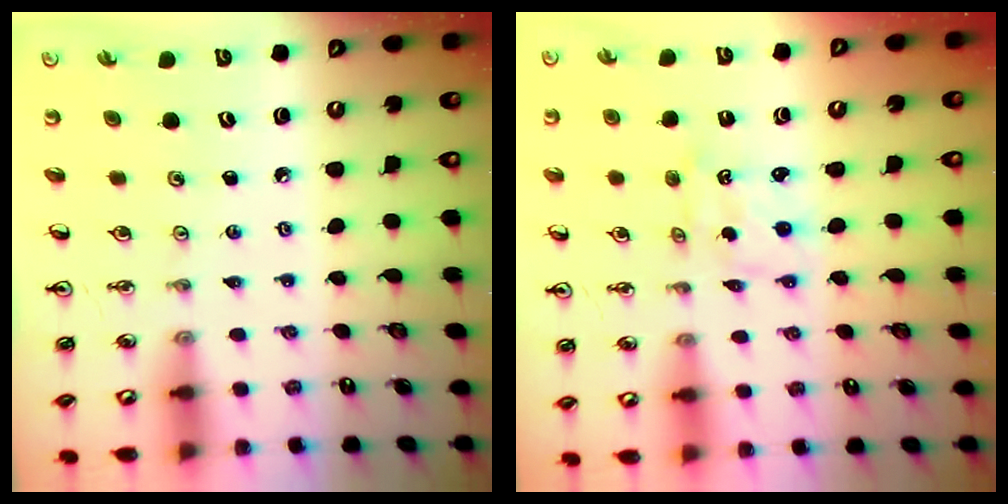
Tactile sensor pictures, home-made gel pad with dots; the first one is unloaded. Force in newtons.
{"total": 0.7, "press": 0.7, "slide": 0.1}